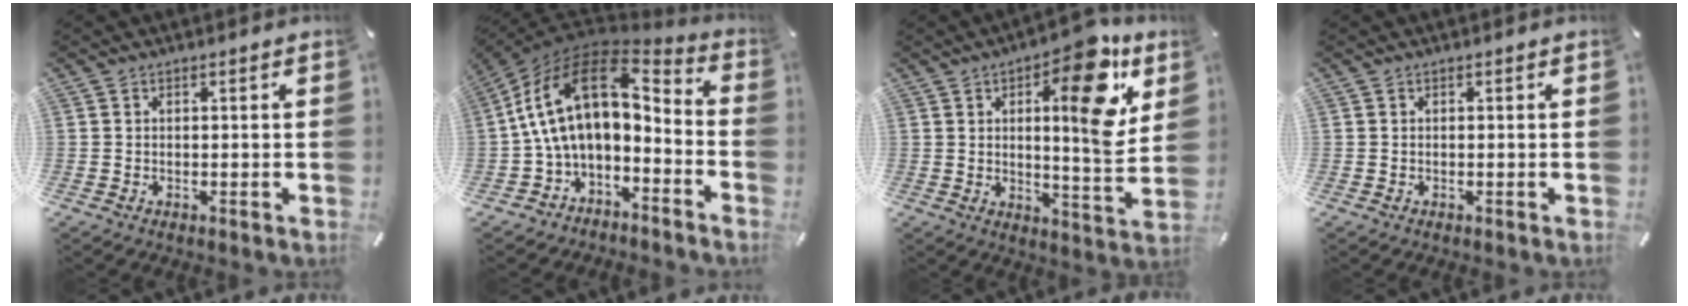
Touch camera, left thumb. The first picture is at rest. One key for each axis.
{"total": 18.1, "fx": 2.4, "fy": 11.0, "fz": 14.2, "tx": -0.298, "ty": -0.017, "tz": 0.045}
{"total": 17.2, "fx": 7.2, "fy": 5.2, "fz": 14.7, "tx": -0.186, "ty": -0.046, "tz": 0.100}
{"total": 0.0}